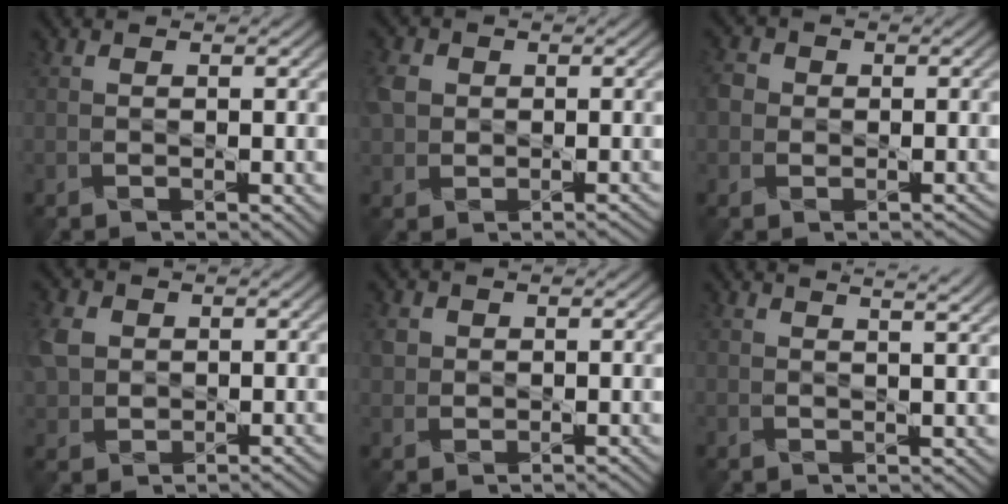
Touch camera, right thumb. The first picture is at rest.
{"total": 2.6, "force": [0.5, 2.5, 0.7], "torque": [-0.019, 0.007, 0.008]}
{"total": 4.1, "force": [-0.3, 4.0, 1.1], "torque": [-0.025, 0.018, -0.026]}
{"total": 3.4, "force": [1.0, 3.0, 1.3], "torque": [-0.041, 0.010, 0.017]}
{"total": 1.5, "force": [0.9, 1.2, -0.3], "torque": [0.001, 0.007, 0.019]}
{"total": 3.4, "force": [3.3, -0.3, 1.0], "torque": [-0.022, 0.012, 0.049]}